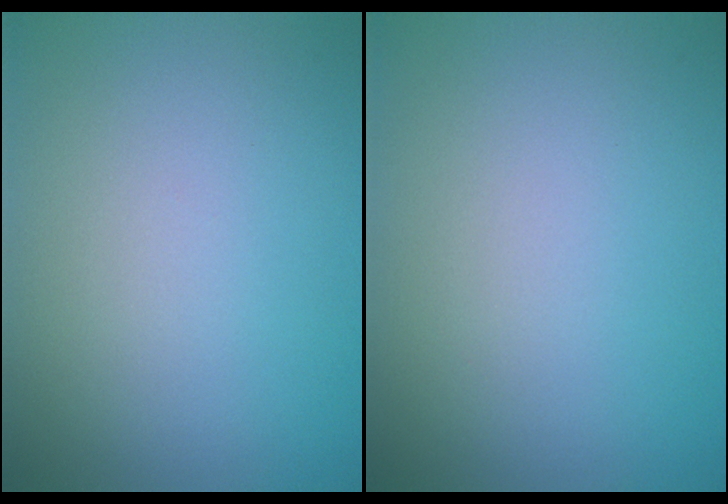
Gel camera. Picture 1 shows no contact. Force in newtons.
{"total": 0.0}